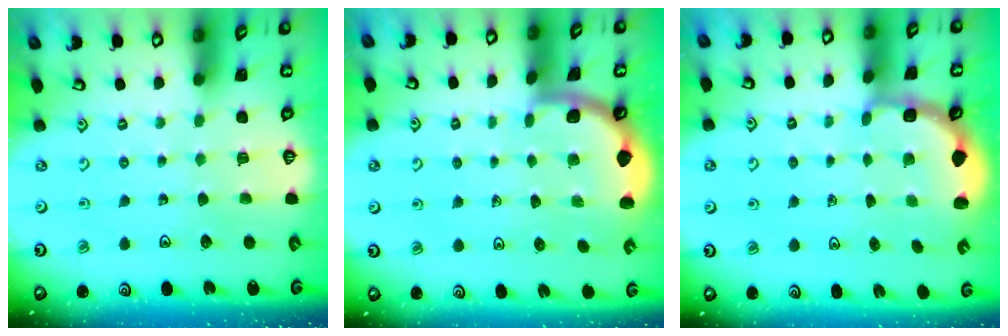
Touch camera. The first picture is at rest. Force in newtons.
{"total": 1.7, "press": 1.6, "slide": 0.1}
{"total": 2.8, "press": 2.4, "slide": 1.4}